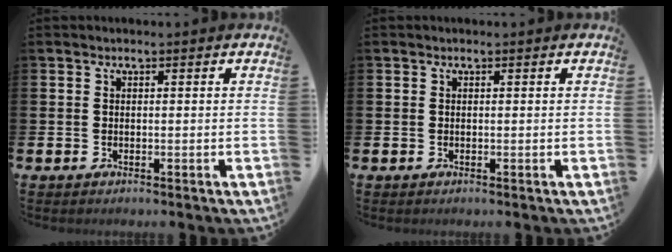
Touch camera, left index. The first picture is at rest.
{"total": 0.0}